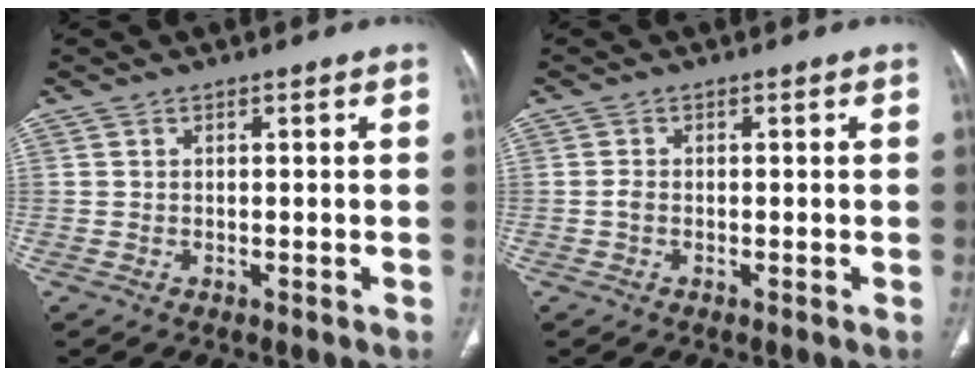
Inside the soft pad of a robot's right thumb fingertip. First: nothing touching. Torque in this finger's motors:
{"motor_torque": [0.16, 0.22, 0.13, -0.62, 0.08]}